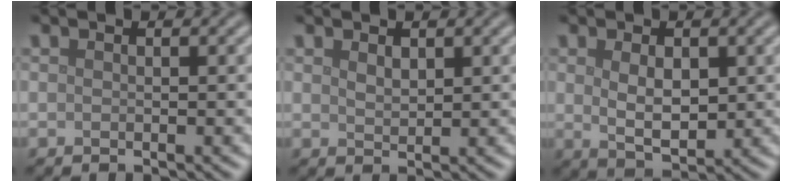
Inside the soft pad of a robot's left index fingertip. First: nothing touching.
{"total": 1.4, "force": [0.8, 0.7, 0.8], "torque": [-0.016, -0.001, 0.019]}
{"total": 3.5, "force": [0.5, 2.0, 2.8], "torque": [-0.057, -0.005, 0.014]}